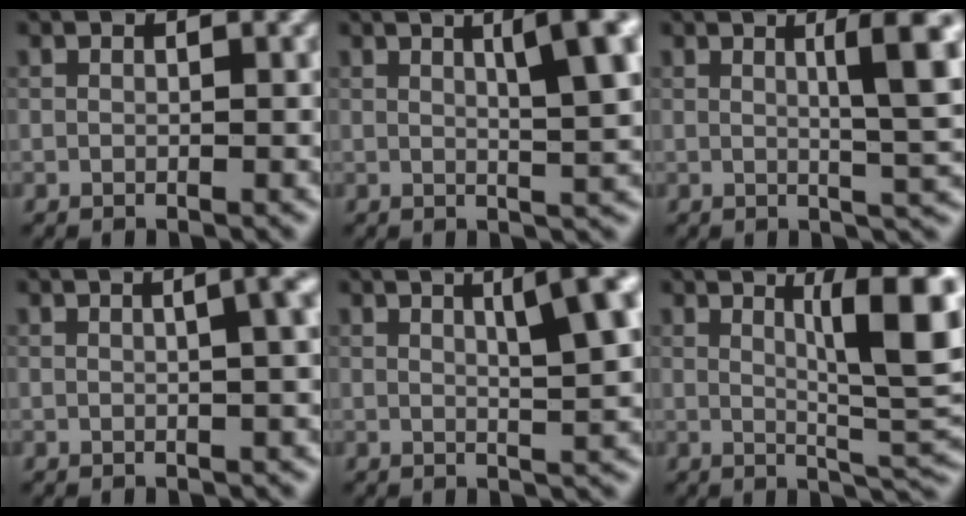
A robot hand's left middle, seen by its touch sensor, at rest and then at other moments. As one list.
[{"total": 6.4, "force": [2.3, 1.2, 5.9], "torque": [-0.065, 0.007, 0.034]}, {"total": 5.9, "force": [1.5, 0.9, 5.6], "torque": [-0.072, 0.004, 0.024]}, {"total": 4.2, "force": [1.0, 1.6, 3.8], "torque": [-0.026, 0.020, -0.002]}, {"total": 6.2, "force": [2.5, 1.1, 5.6], "torque": [-0.064, 0.008, 0.037]}, {"total": 9.1, "force": [2.8, 2.0, 8.4], "torque": [-0.103, 0.004, 0.043]}]